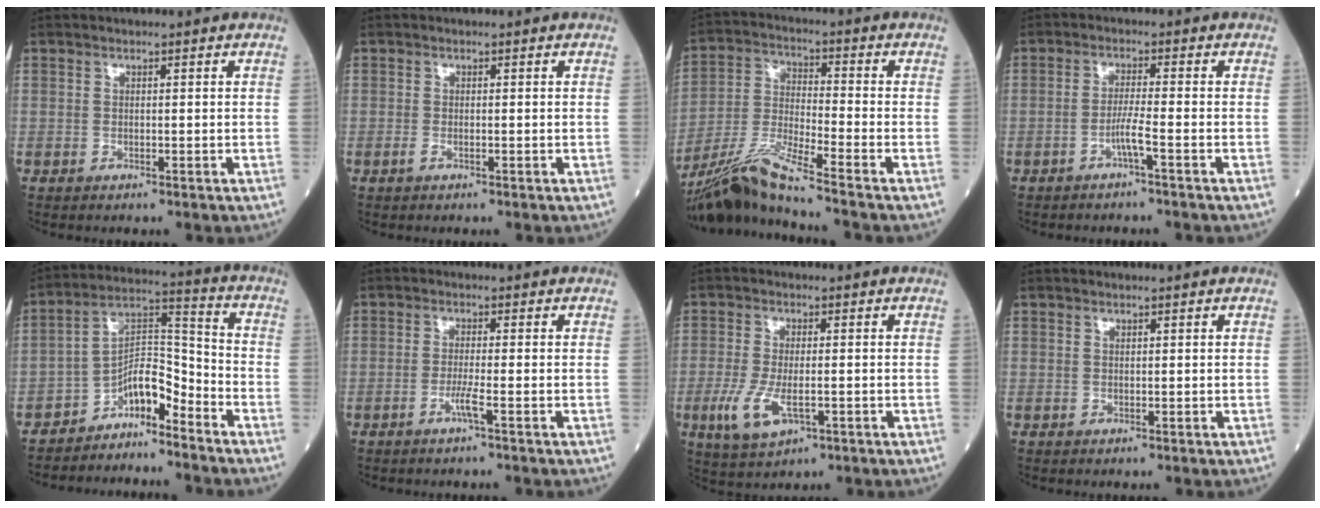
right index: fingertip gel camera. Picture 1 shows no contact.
{"total": 0.7, "force": [-0.4, 0.2, 0.6], "torque": [-0.015, -0.001, -0.006]}
{"total": 10.8, "force": [-9.2, -1.9, 5.4], "torque": [-0.114, -0.019, -0.176]}
{"total": 2.7, "force": [-1.4, -0.7, 2.2], "torque": [-0.044, -0.002, -0.030]}
{"total": 7.5, "force": [-6.1, 2.1, 3.8], "torque": [-0.066, 0.035, -0.110]}
{"total": 2.1, "force": [-1.1, -0.6, 1.8], "torque": [-0.037, -0.004, -0.025]}
{"total": 6.8, "force": [-2.2, 2.6, 5.9], "torque": [-0.127, -0.016, -0.033]}
{"total": 0.0}